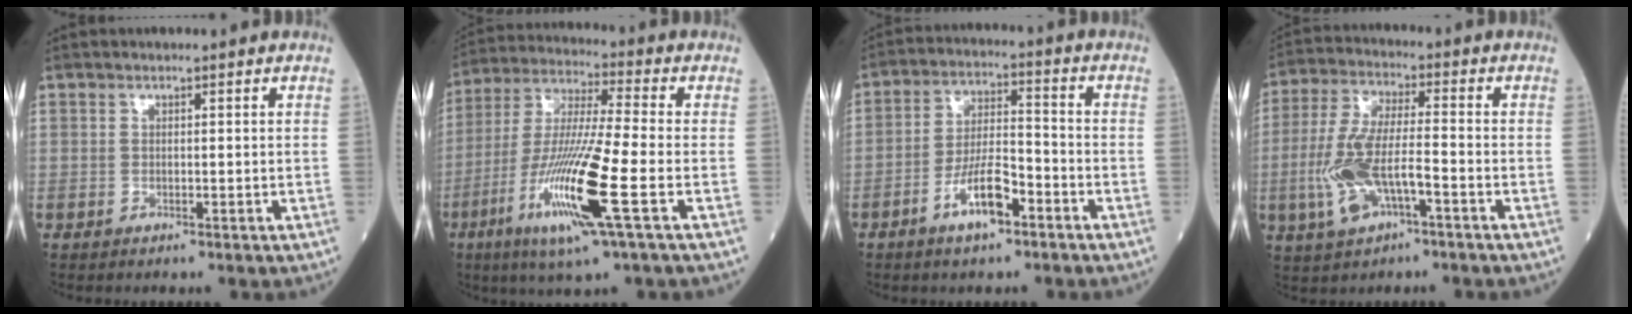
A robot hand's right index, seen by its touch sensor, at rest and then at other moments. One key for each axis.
{"total": 16.1, "fx": -5.7, "fy": 0.0, "fz": 15.1, "tx": -0.310, "ty": -0.022, "tz": -0.111}
{"total": 8.0, "fx": -4.3, "fy": 2.2, "fz": 6.4, "tx": -0.123, "ty": 0.004, "tz": -0.079}
{"total": 10.4, "fx": -3.3, "fy": 3.1, "fz": 9.4, "tx": -0.205, "ty": 0.003, "tz": -0.060}